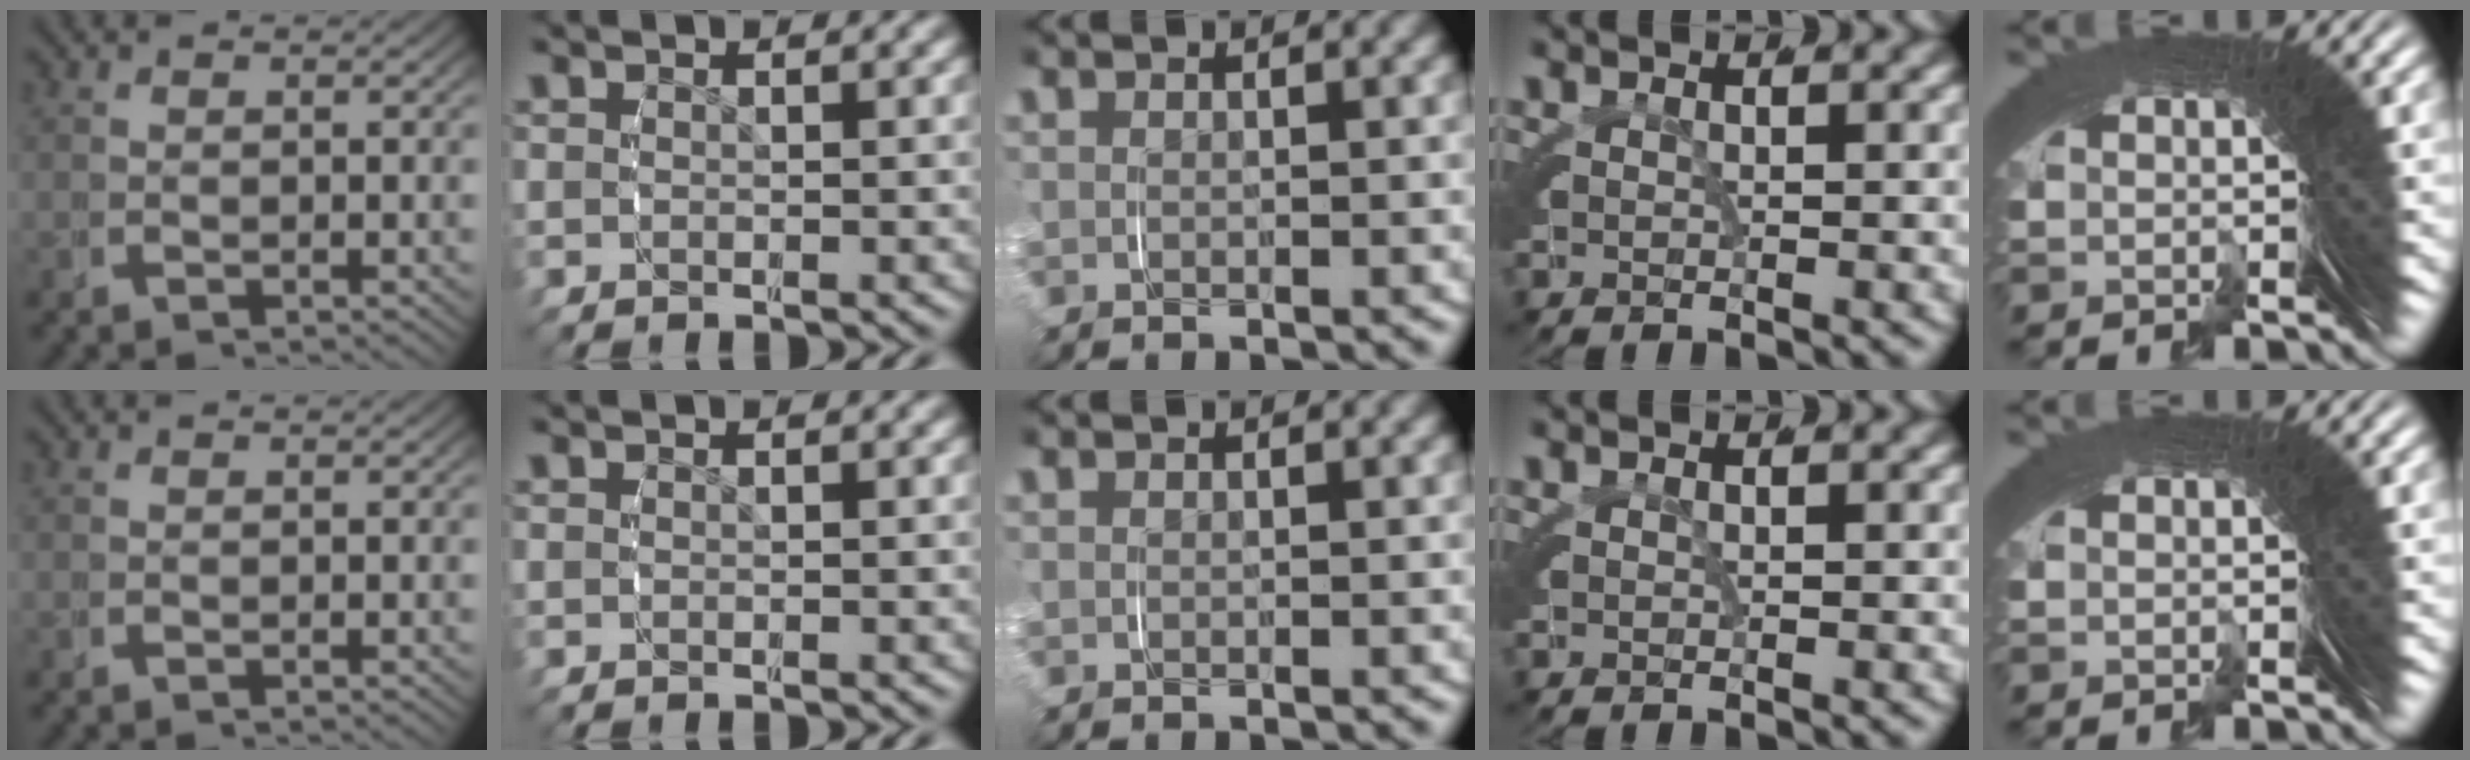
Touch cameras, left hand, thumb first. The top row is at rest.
{}